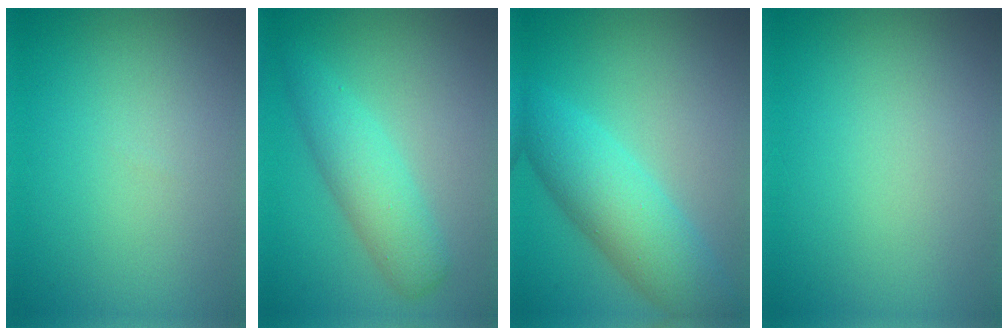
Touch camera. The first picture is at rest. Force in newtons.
{"total": 4.0, "press": 4.0, "slide": 0.0}
{"total": 6.4, "press": 6.4, "slide": 0.2}
{"total": 0.0}